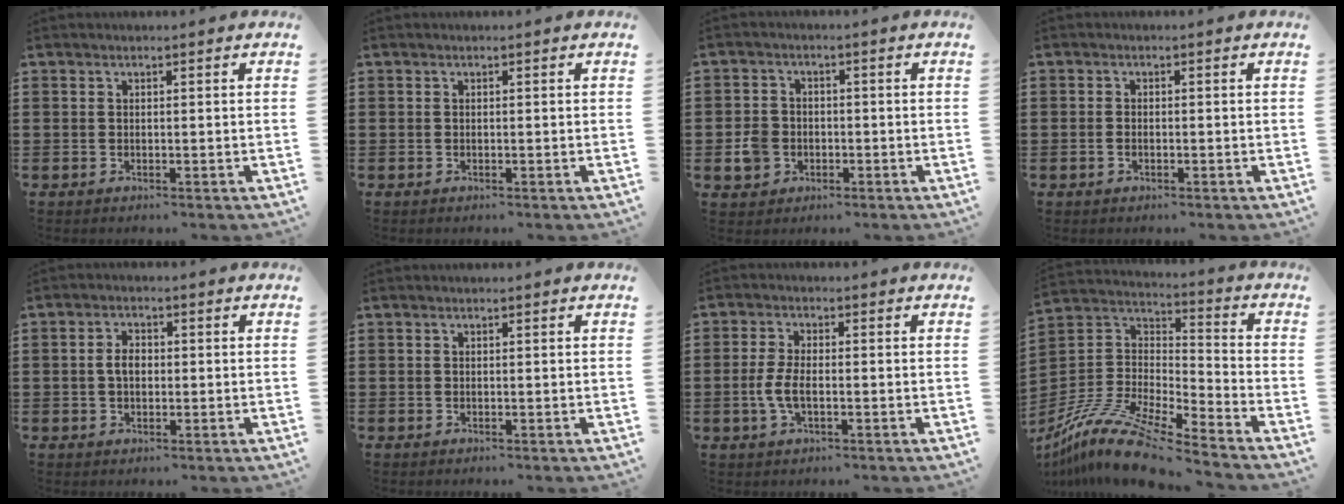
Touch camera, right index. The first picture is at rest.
{"total": 0.0}
{"total": 4.1, "force": [-1.3, 3.5, 1.6], "torque": [-0.051, 0.000, -0.029]}
{"total": 1.0, "force": [-0.4, 0.5, 0.7], "torque": [-0.016, -0.001, -0.007]}
{"total": 2.9, "force": [0.0, 1.8, 2.3], "torque": [-0.046, 0.006, -0.002]}
{"total": 0.0}
{"total": 4.2, "force": [-0.9, 1.7, 3.7], "torque": [-0.093, -0.008, -0.023]}
{"total": 13.2, "force": [-11.2, 1.9, 6.8], "torque": [-0.151, 0.018, -0.223]}